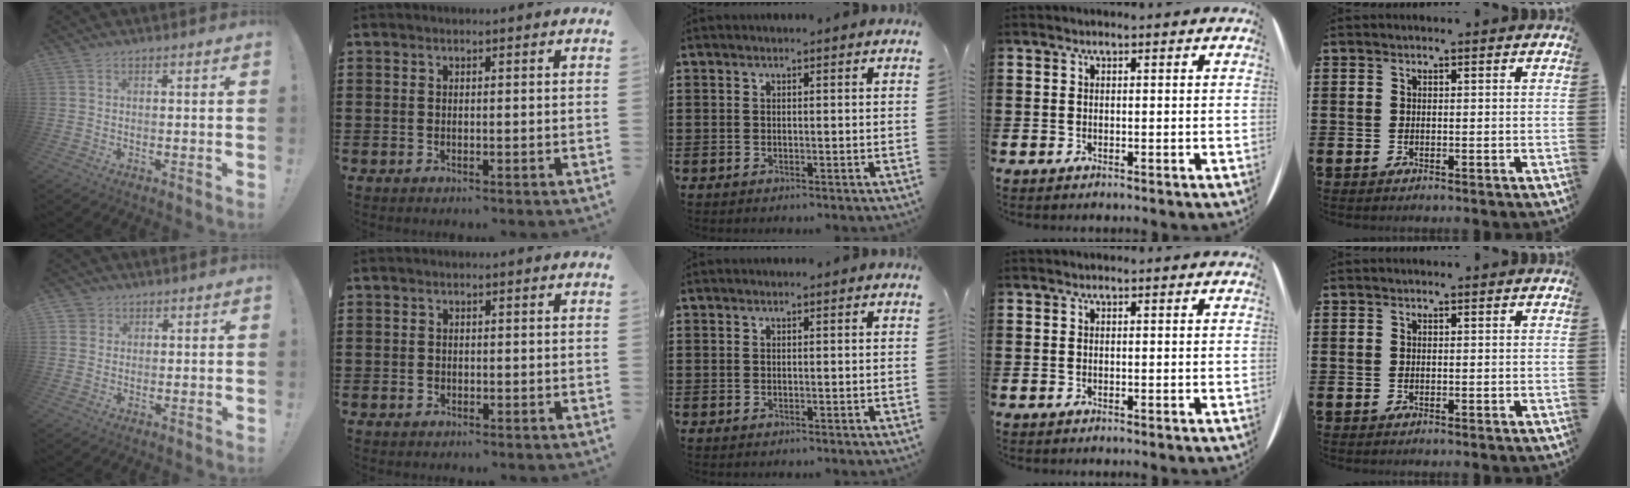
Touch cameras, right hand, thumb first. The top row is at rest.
{"thumb": {"total": 2.7, "force": [1.3, 2.4, 0.3], "torque": [-0.006, -0.001, 0.023]}, "index": {"total": 0.8, "force": [-0.4, 0.6, 0.4], "torque": [-0.009, 0.000, -0.009]}}